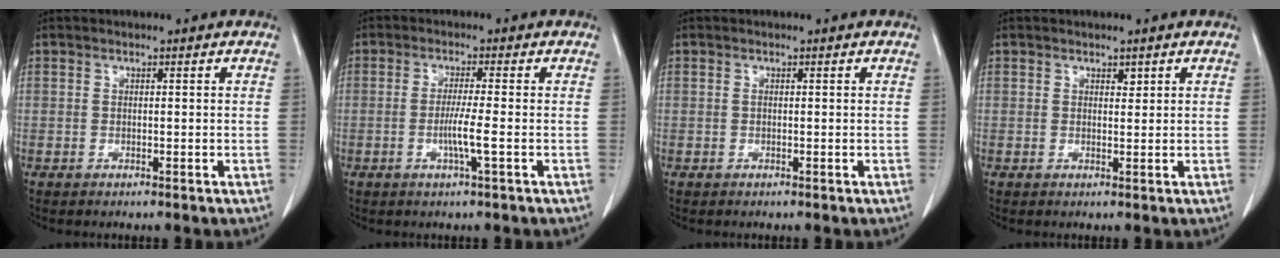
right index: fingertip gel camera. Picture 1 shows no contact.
{"total": 3.8, "force": [-1.0, -0.6, 3.6], "torque": [-0.072, -0.007, -0.020]}
{"total": 0.0}
{"total": 0.8, "force": [0.6, 0.4, 0.4], "torque": [-0.004, -0.004, 0.008]}